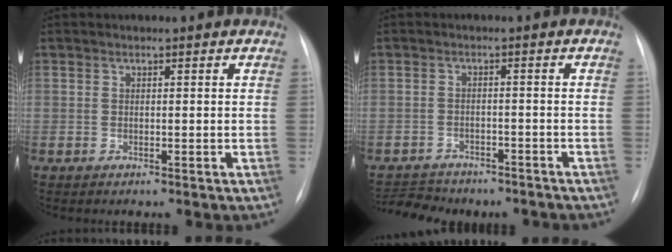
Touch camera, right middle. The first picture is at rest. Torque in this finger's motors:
{"motor_torque": [0.74, -0.91, 0.14, 0.02]}